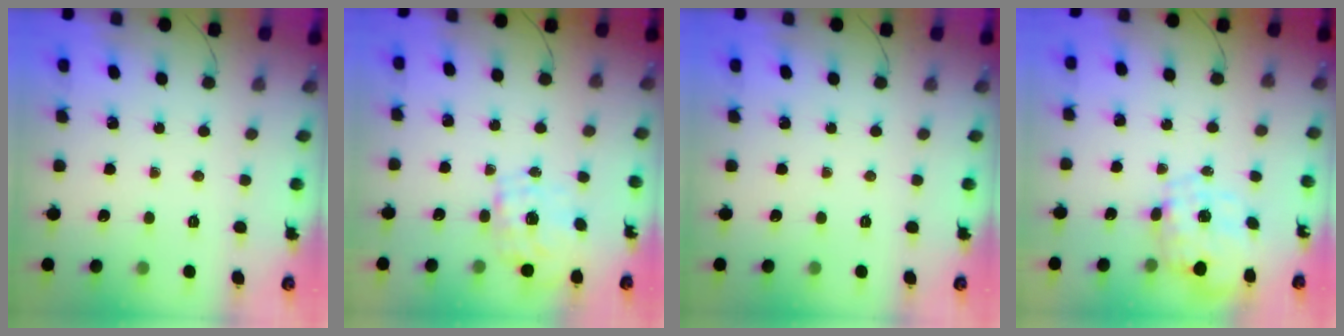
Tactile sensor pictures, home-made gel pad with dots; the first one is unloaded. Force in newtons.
{"total": 1.6, "press": 1.4, "slide": 0.8}
{"total": 0.0}
{"total": 2.3, "press": 2.0, "slide": 1.2}